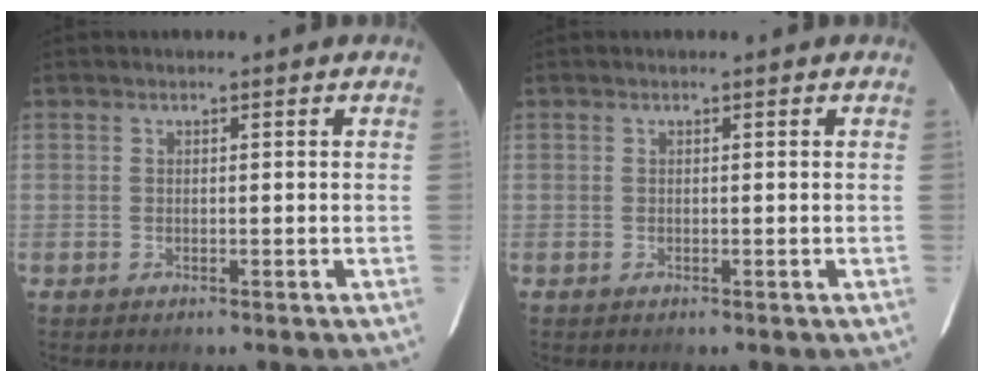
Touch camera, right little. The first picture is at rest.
{"total": 0.0}